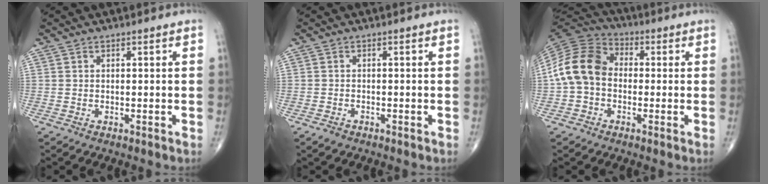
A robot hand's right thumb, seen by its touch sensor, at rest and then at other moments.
{"total": 0.0}
{"total": 11.8, "force": [-0.8, 9.0, 7.6], "torque": [-0.143, 0.035, -0.029]}